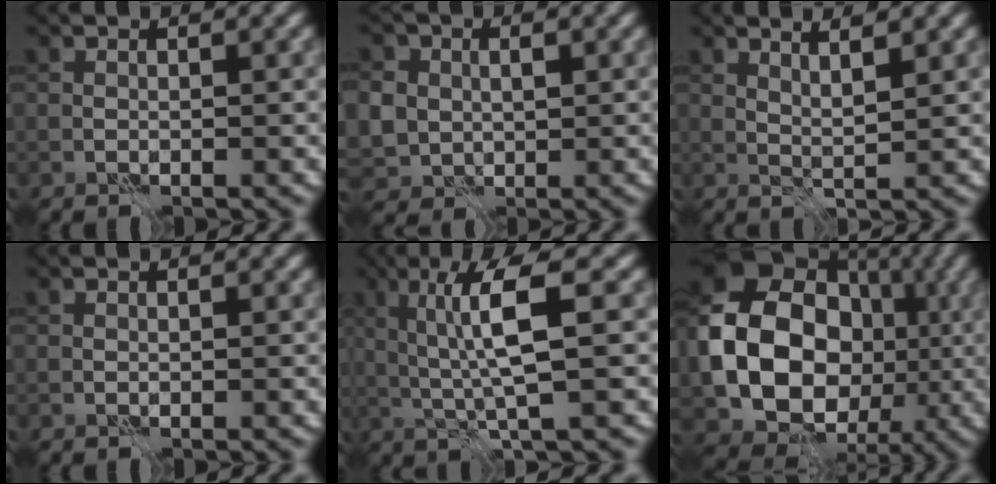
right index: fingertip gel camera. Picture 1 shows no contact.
{"total": 6.3, "force": [0.9, 5.6, 2.7], "torque": [-0.068, 0.016, 0.004]}
{"total": 2.4, "force": [1.6, 0.5, 1.7], "torque": [-0.023, -0.001, 0.025]}
{"total": 0.0}
{"total": 5.9, "force": [1.0, 0.8, 5.8], "torque": [-0.121, 0.006, 0.022]}
{"total": 16.4, "force": [-1.1, 13.1, 9.7], "torque": [-0.187, -0.003, -0.027]}